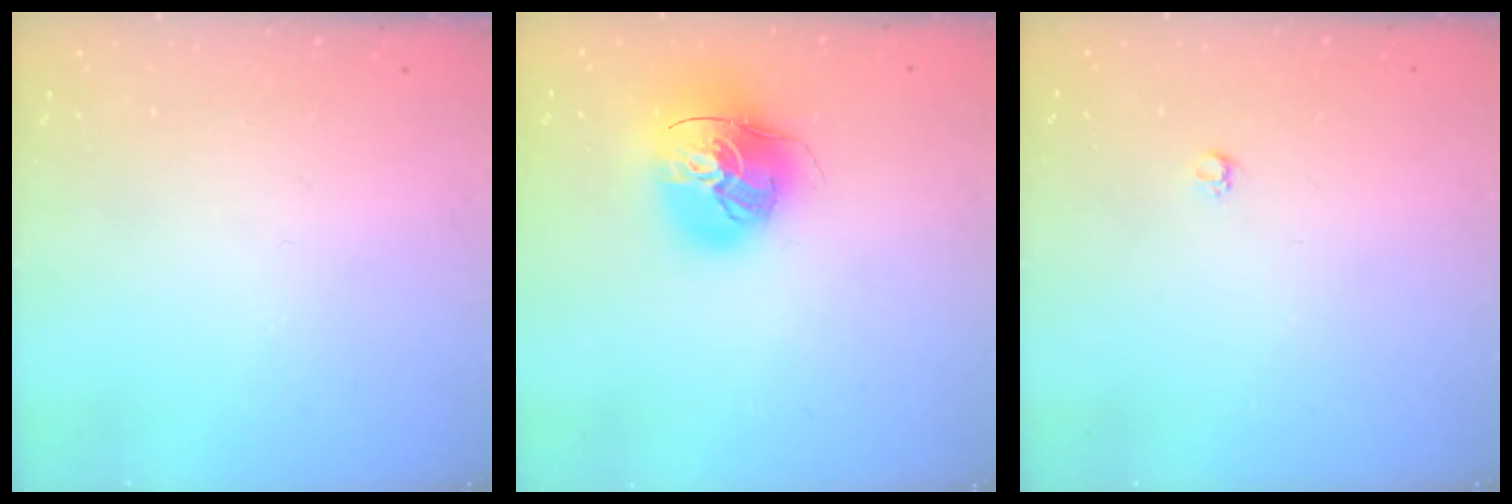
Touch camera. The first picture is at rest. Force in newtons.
{"total": 16.4, "press": 16.2, "slide": 2.5}
{"total": 2.6, "press": 2.6, "slide": 0.4}